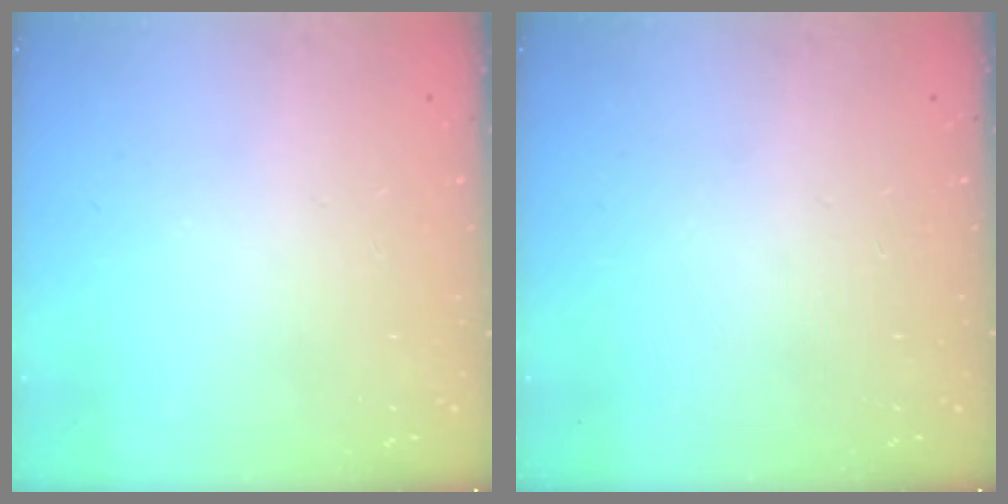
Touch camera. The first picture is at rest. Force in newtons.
{"total": 0.0}